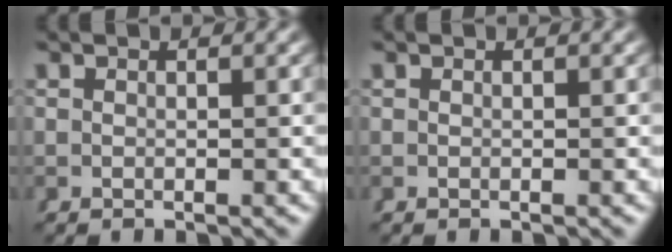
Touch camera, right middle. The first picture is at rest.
{"total": 0.0}